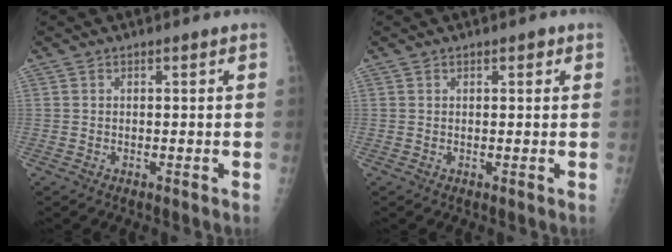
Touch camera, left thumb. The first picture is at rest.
{"total": 1.2, "force": [0.7, 0.6, 0.8], "torque": [-0.001, -0.001, 0.006]}